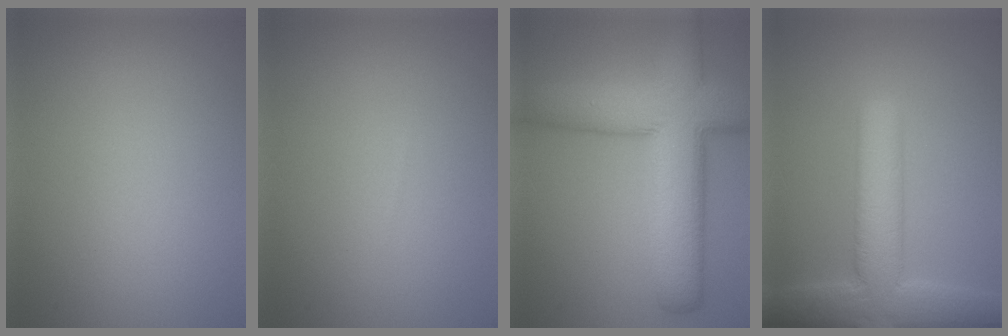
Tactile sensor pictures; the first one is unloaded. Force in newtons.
{"total": 0.0}
{"total": 10.4, "press": 10.4, "slide": 0.6}
{"total": 7.7, "press": 7.7, "slide": 0.4}